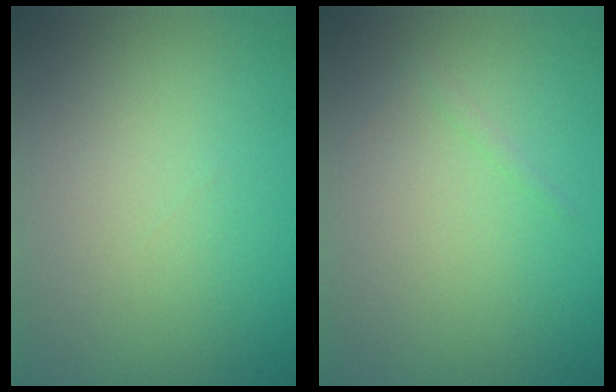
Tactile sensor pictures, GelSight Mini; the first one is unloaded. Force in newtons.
{"total": 0.5, "press": 0.5, "slide": 0.0}